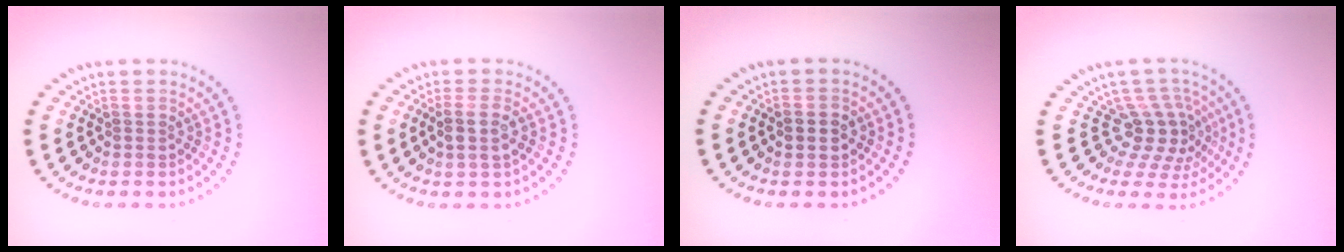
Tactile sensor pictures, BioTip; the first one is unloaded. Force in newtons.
{"total": 2.1, "press": 2.0, "slide": 0.7}
{"total": 2.2, "press": 2.2, "slide": 0.2}
{"total": 3.9, "press": 2.7, "slide": 2.8}